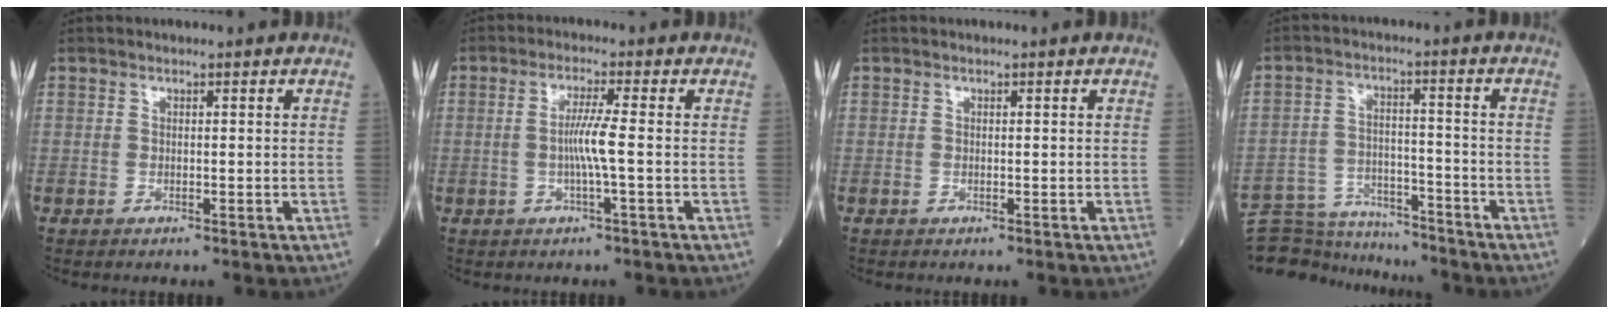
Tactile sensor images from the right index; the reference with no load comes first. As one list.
[{"total": 4.2, "force": [-0.6, -0.7, 4.1], "torque": [-0.083, 0.000, -0.012]}, {"total": 0.0}, {"total": 12.1, "force": [-11.8, 2.5, 1.0], "torque": [-0.015, 0.025, -0.187]}]